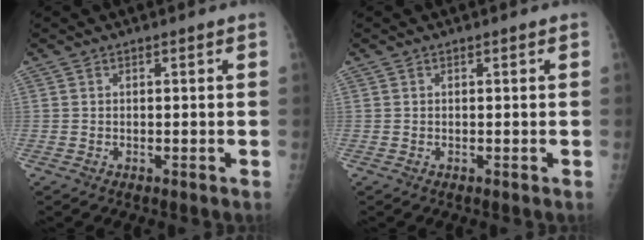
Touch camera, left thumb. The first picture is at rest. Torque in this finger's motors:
{"motor_torque": [0.00, 0.00, 0.00, 0.00, 0.00]}